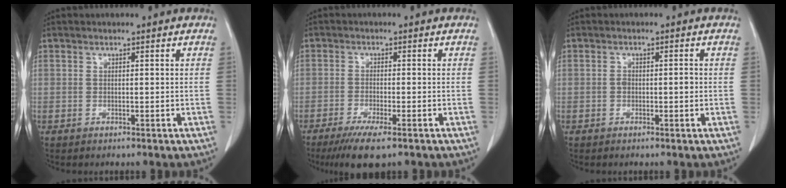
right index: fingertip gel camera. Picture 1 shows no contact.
{"total": 6.5, "force": [-4.3, 0.8, 4.7], "torque": [-0.081, -0.016, -0.068]}
{"total": 1.8, "force": [-0.3, 0.8, 1.5], "torque": [-0.024, 0.004, -0.002]}